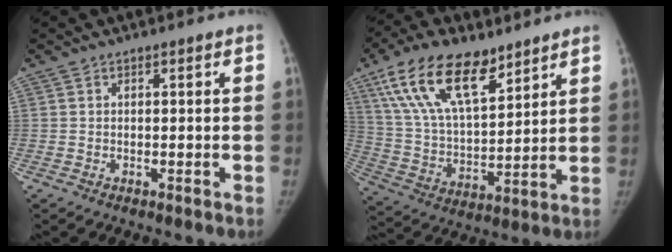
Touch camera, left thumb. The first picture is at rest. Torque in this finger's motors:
{"motor_torque": [0.93, -0.25, 1.62, -1.15, 0.40]}